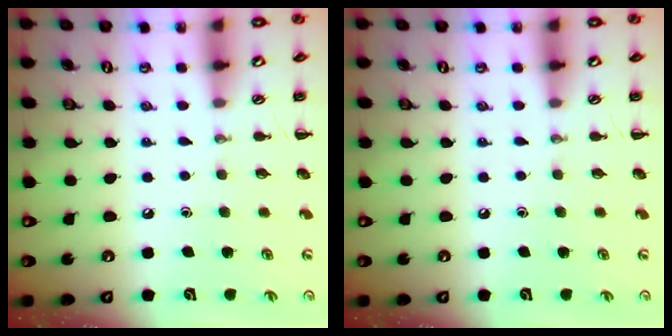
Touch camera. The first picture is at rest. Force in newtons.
{"total": 0.0}